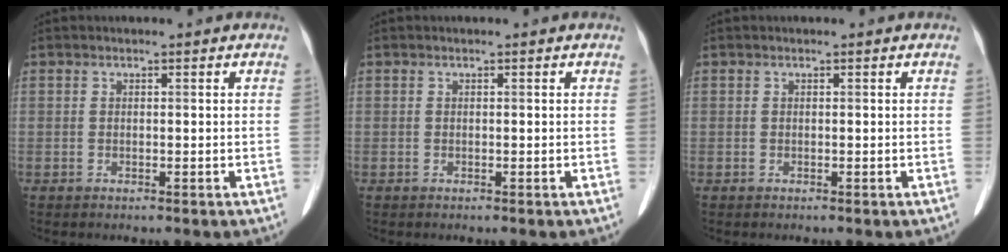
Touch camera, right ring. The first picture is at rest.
{"total": 0.0}
{"total": 0.0}